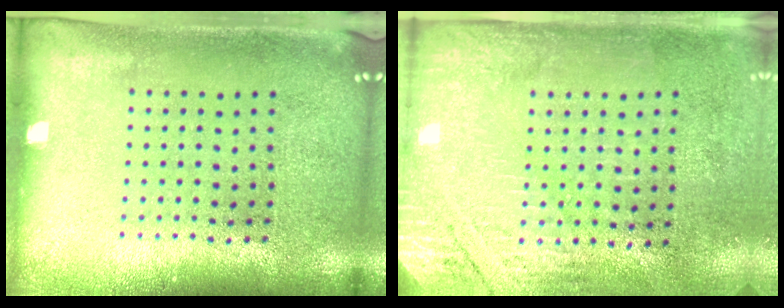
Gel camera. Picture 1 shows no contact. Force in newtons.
{"total": 2.8, "press": 2.5, "slide": 1.4}